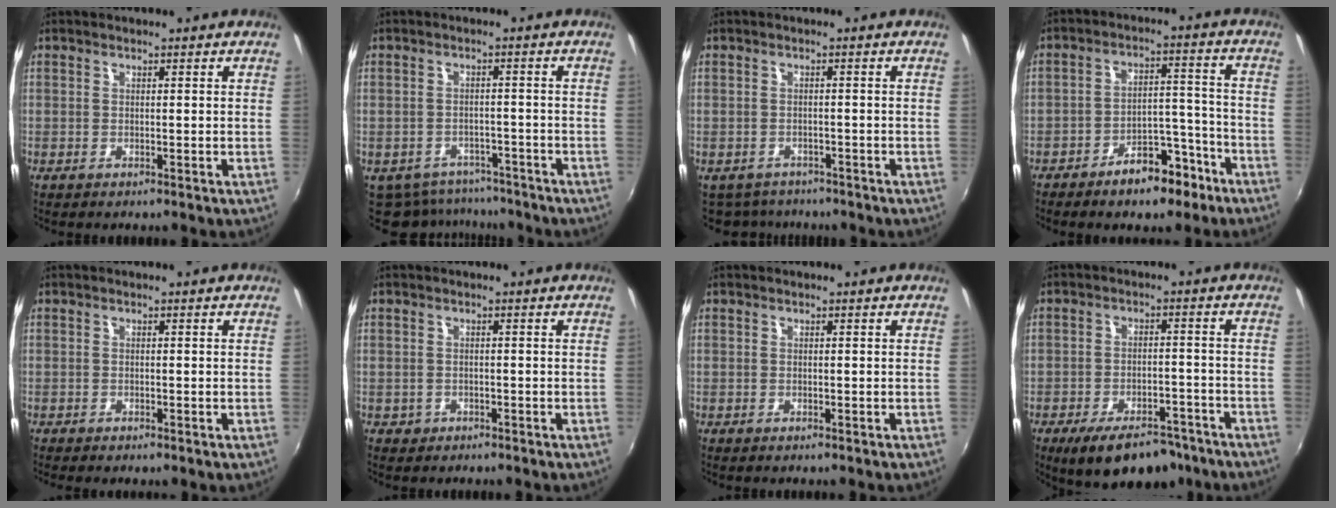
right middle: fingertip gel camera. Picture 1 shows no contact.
{"total": 10.6, "force": [-8.7, 5.4, 2.5], "torque": [-0.067, -0.004, -0.119]}
{"total": 6.1, "force": [-5.2, 2.9, 1.2], "torque": [-0.041, -0.014, -0.079]}
{"total": 9.6, "force": [-7.0, 4.4, 5.0], "torque": [-0.079, 0.029, -0.093]}
{"total": 0.8, "force": [-0.5, 0.4, 0.5], "torque": [-0.011, -0.005, -0.010]}
{"total": 1.5, "force": [-0.7, 1.3, 0.3], "torque": [-0.009, -0.002, -0.008]}
{"total": 0.0}
{"total": 12.6, "force": [-9.0, 5.8, 6.6], "torque": [-0.126, -0.001, -0.126]}